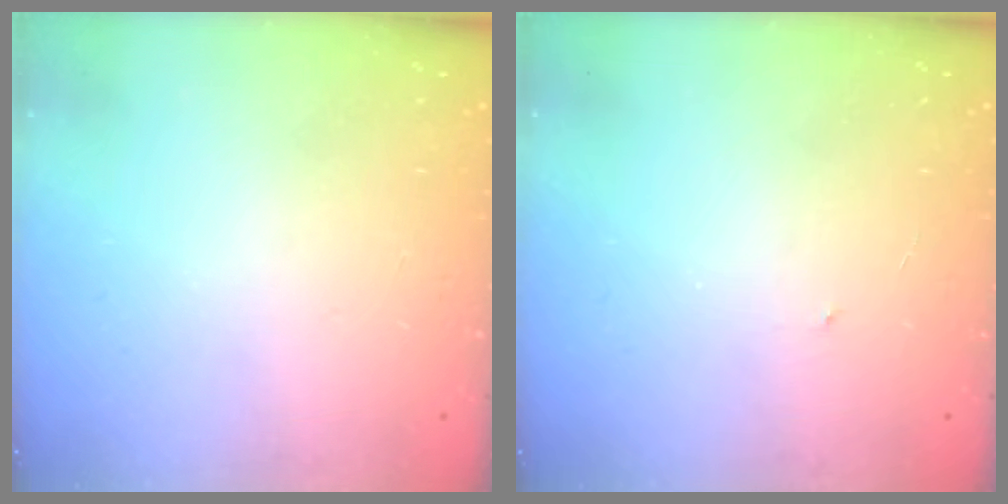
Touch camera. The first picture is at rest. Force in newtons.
{"total": 0.6, "press": 0.6, "slide": 0.1}